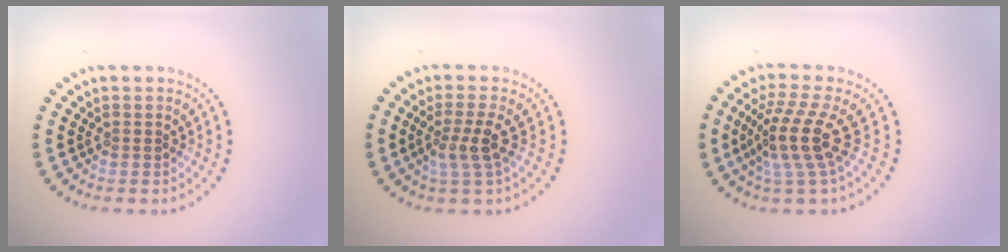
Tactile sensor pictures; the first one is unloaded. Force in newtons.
{"total": 2.5, "press": 1.9, "slide": 1.6}
{"total": 4.4, "press": 3.1, "slide": 3.1}